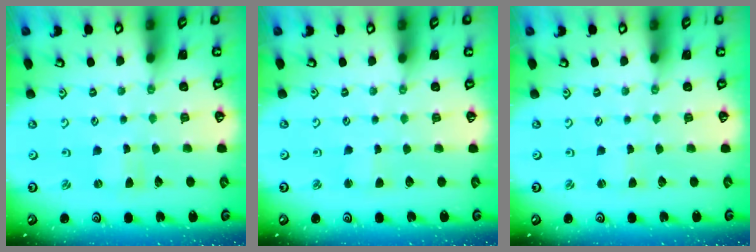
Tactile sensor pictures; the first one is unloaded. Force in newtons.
{"total": 2.0, "press": 2.0, "slide": 0.3}
{"total": 0.7, "press": 0.7, "slide": 0.2}